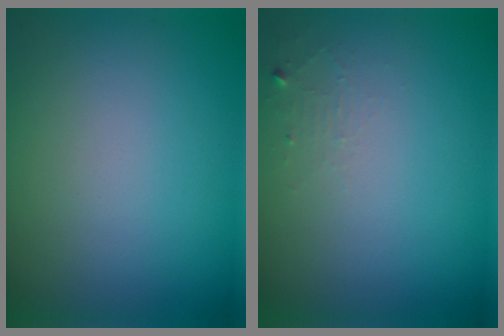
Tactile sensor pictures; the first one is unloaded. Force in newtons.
{"total": 1.0, "press": 1.0, "slide": 0.1}